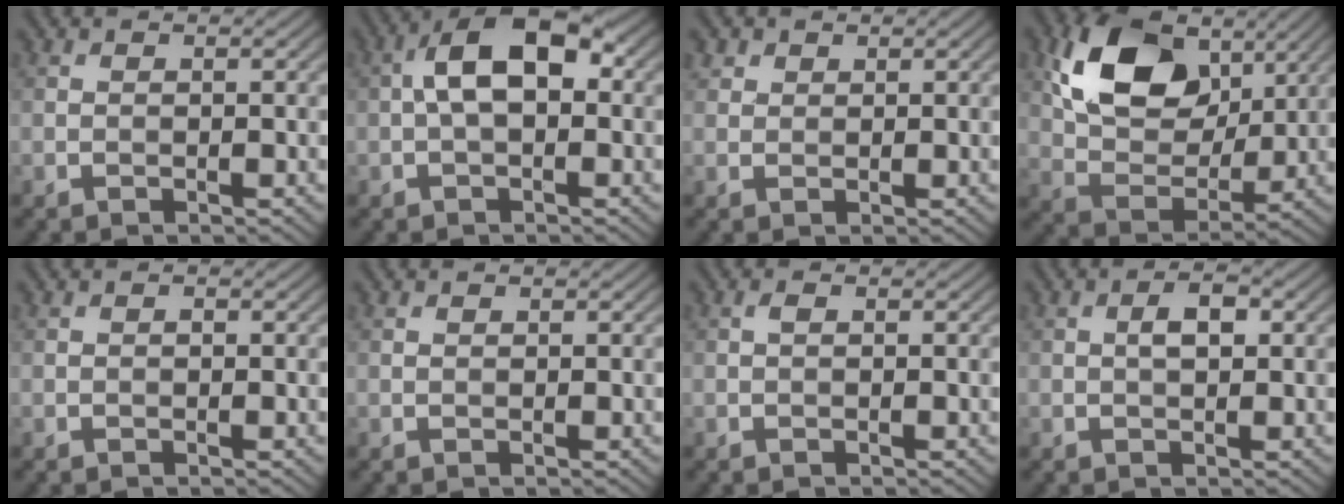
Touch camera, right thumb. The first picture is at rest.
{"total": 7.8, "force": [0.5, 4.1, 6.7], "torque": [-0.123, 0.021, -0.001]}
{"total": 1.7, "force": [1.2, 1.2, 0.4], "torque": [-0.011, 0.001, 0.023]}
{"total": 13.9, "force": [5.8, 9.0, 8.8], "torque": [-0.181, 0.008, 0.109]}
{"total": 0.0}
{"total": 0.0}
{"total": 0.6, "force": [0.1, 0.3, 0.6], "torque": [-0.014, 0.004, 0.000]}
{"total": 2.4, "force": [0.3, 1.1, 2.1], "torque": [-0.036, 0.006, 0.003]}